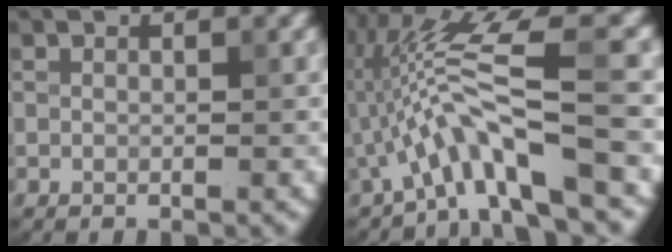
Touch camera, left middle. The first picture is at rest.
{"total": 8.5, "force": [-2.5, 1.3, 8.0], "torque": [-0.149, 0.020, -0.047]}